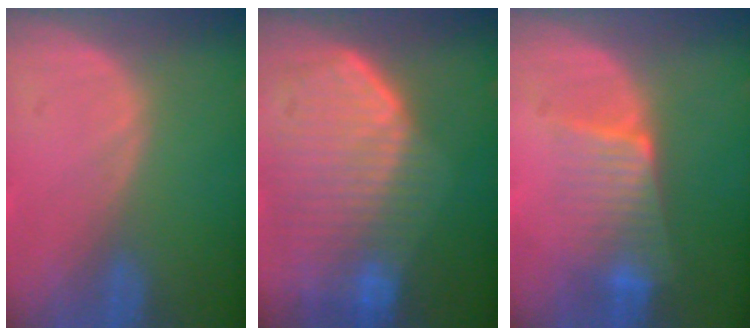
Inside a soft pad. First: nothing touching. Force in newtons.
{"total": 10.8, "press": 9.4, "slide": 5.3}
{"total": 6.6, "press": 5.9, "slide": 2.9}